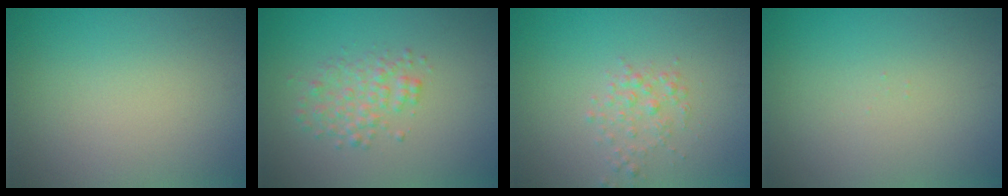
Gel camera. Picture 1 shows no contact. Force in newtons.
{"total": 2.5, "press": 2.5, "slide": 0.0}
{"total": 1.7, "press": 1.7, "slide": 0.1}
{"total": 0.0}